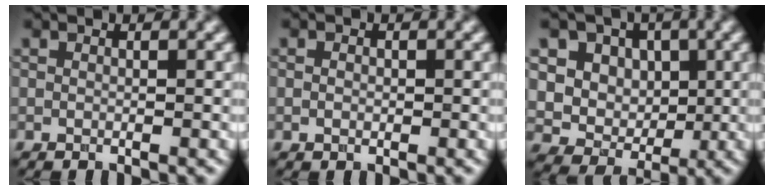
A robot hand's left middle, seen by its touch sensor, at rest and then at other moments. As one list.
[{"total": 0.8, "force": [0.0, 0.6, 0.5], "torque": [-0.009, 0.000, 0.000]}, {"total": 9.8, "force": [3.2, 8.1, 4.5], "torque": [-0.077, 0.010, 0.048]}]